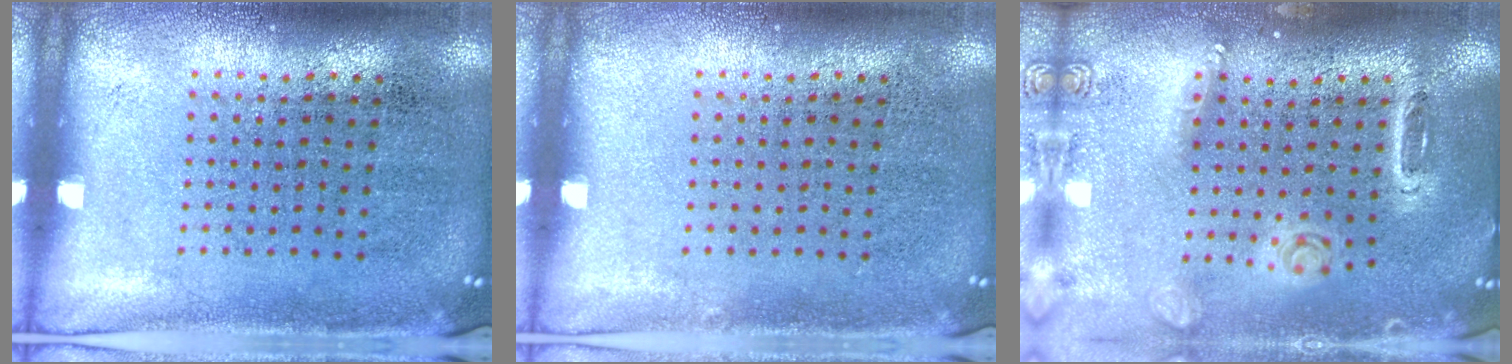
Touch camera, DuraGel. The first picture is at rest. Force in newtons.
{"total": 0.0}
{"total": 1.5, "press": 1.5, "slide": 0.2}